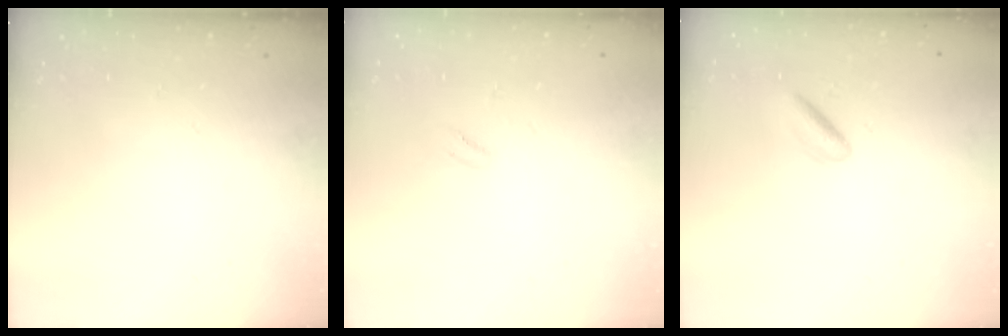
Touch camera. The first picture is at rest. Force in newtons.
{"total": 0.7, "press": 0.5, "slide": 0.5}
{"total": 3.1, "press": 2.9, "slide": 1.1}